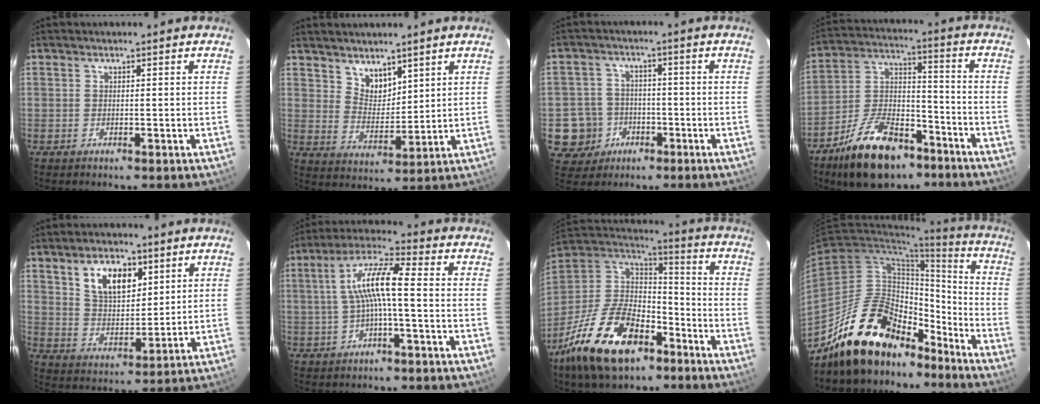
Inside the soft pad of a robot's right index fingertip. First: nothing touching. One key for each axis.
{"total": 5.9, "fx": 4.5, "fy": 3.2, "fz": 2.0, "tx": -0.025, "ty": 0.001, "tz": 0.088}
{"total": 8.3, "fx": -2.6, "fy": 7.9, "fz": 0.8, "tx": -0.042, "ty": 0.027, "tz": -0.034}
{"total": 18.3, "fx": -11.9, "fy": 8.9, "fz": 10.6, "tx": -0.208, "ty": 0.014, "tz": -0.198}
{"total": 9.7, "fx": 4.9, "fy": 5.3, "fz": 6.5, "tx": -0.114, "ty": 0.010, "tz": 0.095}
{"total": 8.5, "fx": -0.7, "fy": 0.9, "fz": 8.4, "tx": -0.174, "ty": 0.019, "tz": -0.012}
{"total": 23.7, "fx": -13.9, "fy": 12.2, "fz": 14.8, "tx": -0.319, "ty": -0.012, "tz": -0.242}
{"total": 21.8, "fx": -16.8, "fy": 9.8, "fz": 9.8, "tx": -0.177, "ty": 0.034, "tz": -0.264}